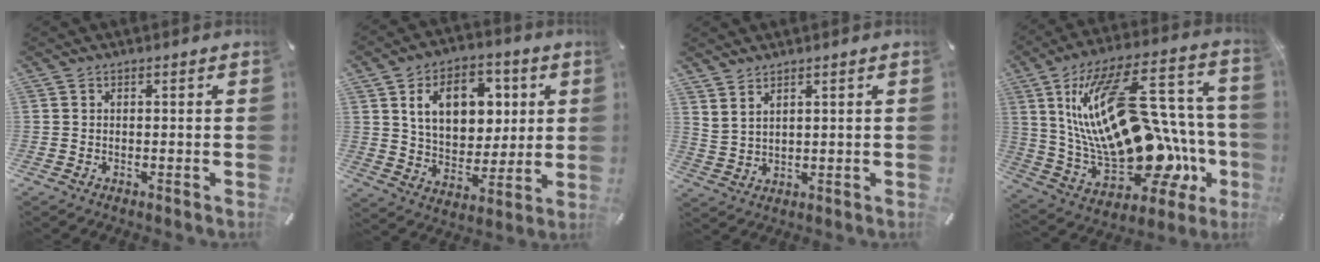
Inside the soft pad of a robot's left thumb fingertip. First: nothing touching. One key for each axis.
{"total": 14.4, "fx": 5.2, "fy": 10.6, "fz": 8.4, "tx": -0.127, "ty": -0.007, "tz": 0.094}
{"total": 2.4, "fx": 2.3, "fy": 0.3, "fz": 0.3, "tx": -0.011, "ty": -0.013, "tz": 0.045}
{"total": 32.1, "fx": 1.4, "fy": 16.4, "fz": 27.5, "tx": -0.522, "ty": -0.025, "tz": 0.033}